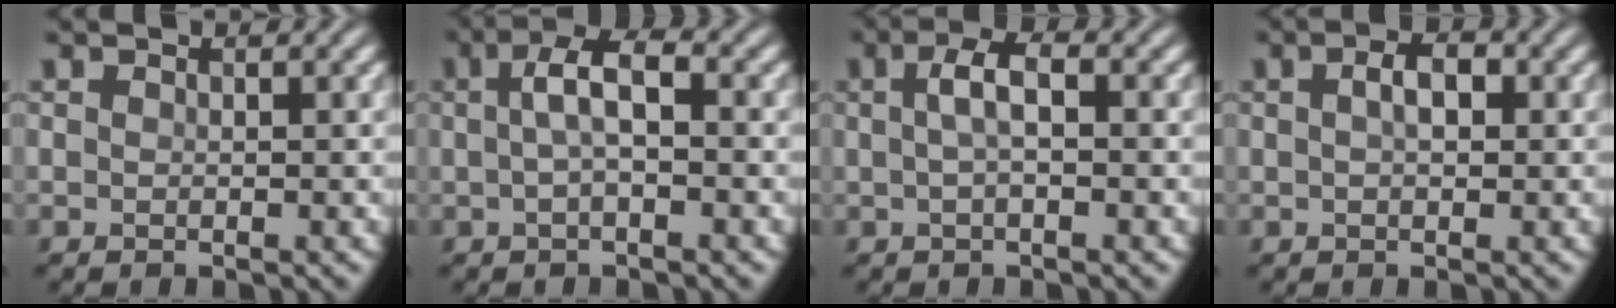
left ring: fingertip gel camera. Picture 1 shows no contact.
{"total": 3.4, "force": [0.3, 1.1, 3.2], "torque": [-0.065, 0.008, 0.001]}
{"total": 2.5, "force": [0.2, 0.8, 2.4], "torque": [-0.048, 0.006, 0.002]}
{"total": 2.3, "force": [0.4, 1.2, 2.0], "torque": [-0.032, 0.003, 0.004]}